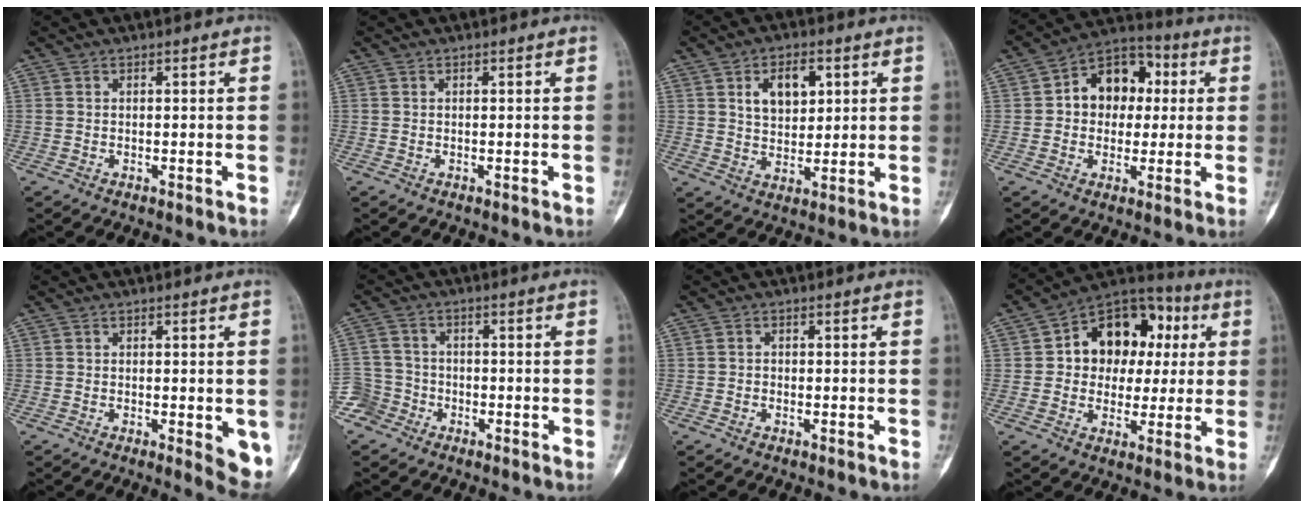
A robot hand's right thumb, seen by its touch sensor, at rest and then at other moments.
{"total": 0.0}
{"total": 8.4, "force": [2.9, 5.3, 5.9], "torque": [-0.065, -0.011, 0.051]}
{"total": 13.9, "force": [2.1, 10.5, 8.8], "torque": [-0.075, 0.023, 0.022]}
{"total": 5.2, "force": [-0.9, 1.8, 4.8], "torque": [-0.047, -0.011, -0.009]}
{"total": 5.6, "force": [-3.4, 4.4, 0.0], "torque": [0.024, 0.026, -0.076]}
{"total": 0.7, "force": [-0.3, 0.7, 0.2], "torque": [0.002, 0.003, -0.008]}
{"total": 16.4, "force": [2.9, 12.4, 10.4], "torque": [-0.083, 0.025, 0.037]}